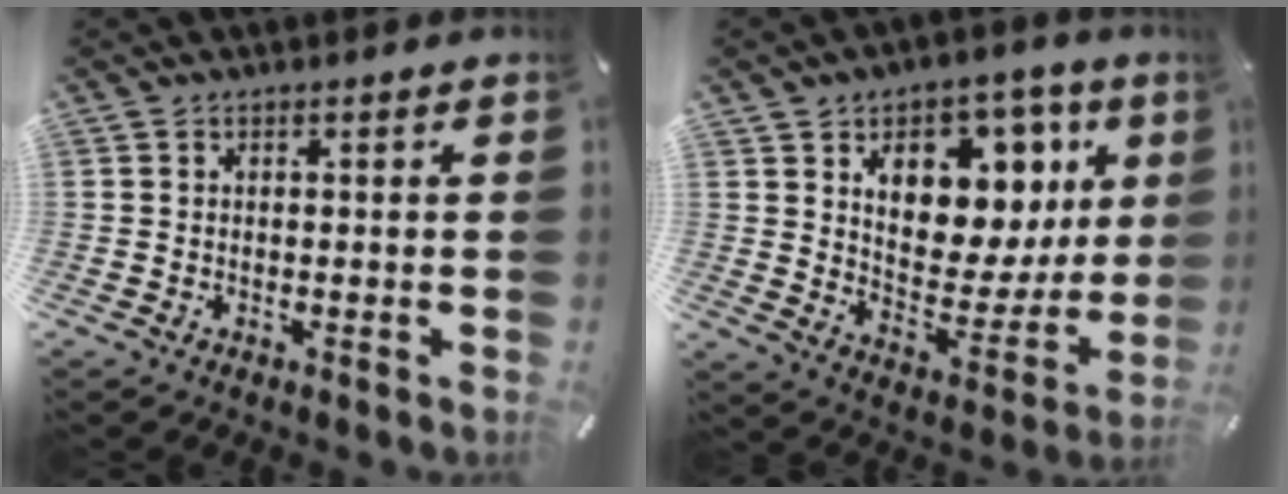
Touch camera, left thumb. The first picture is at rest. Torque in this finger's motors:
{"motor_torque": [2.68, 2.32, 0.60, -0.09, 0.42]}